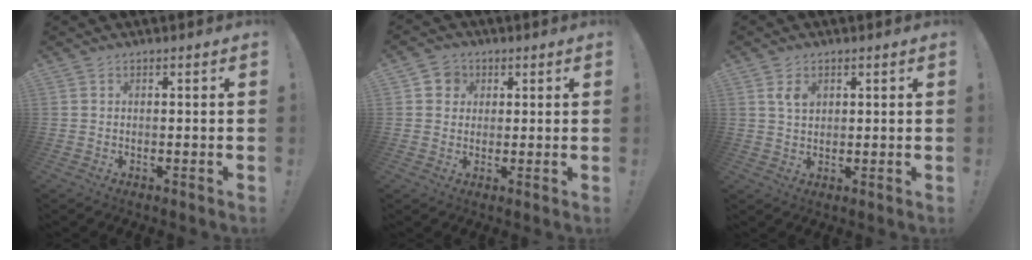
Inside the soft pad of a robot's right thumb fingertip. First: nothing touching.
{"total": 4.5, "force": [1.1, 4.2, 1.1], "torque": [-0.017, 0.003, 0.021]}
{"total": 3.9, "force": [1.8, 2.6, 2.3], "torque": [-0.039, 0.001, 0.031]}